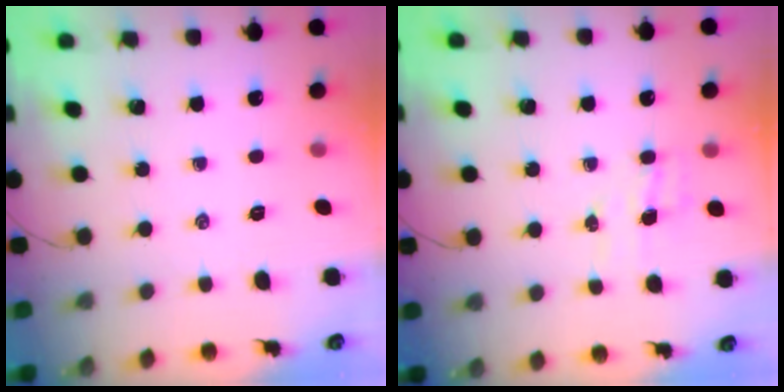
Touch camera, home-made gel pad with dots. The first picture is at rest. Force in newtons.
{"total": 5.6, "press": 5.5, "slide": 1.2}